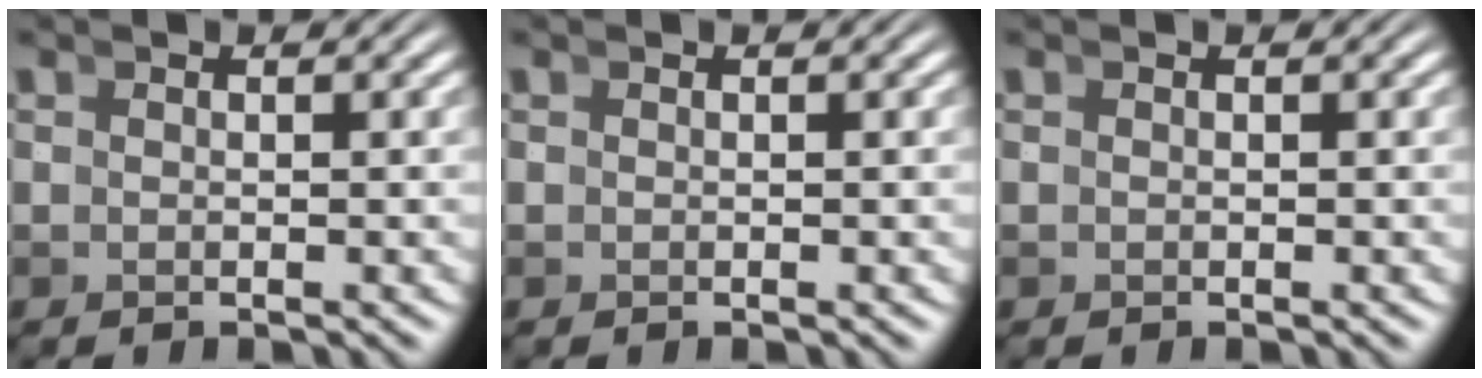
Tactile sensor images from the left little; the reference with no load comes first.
{"total": 0.0}
{"total": 0.0}